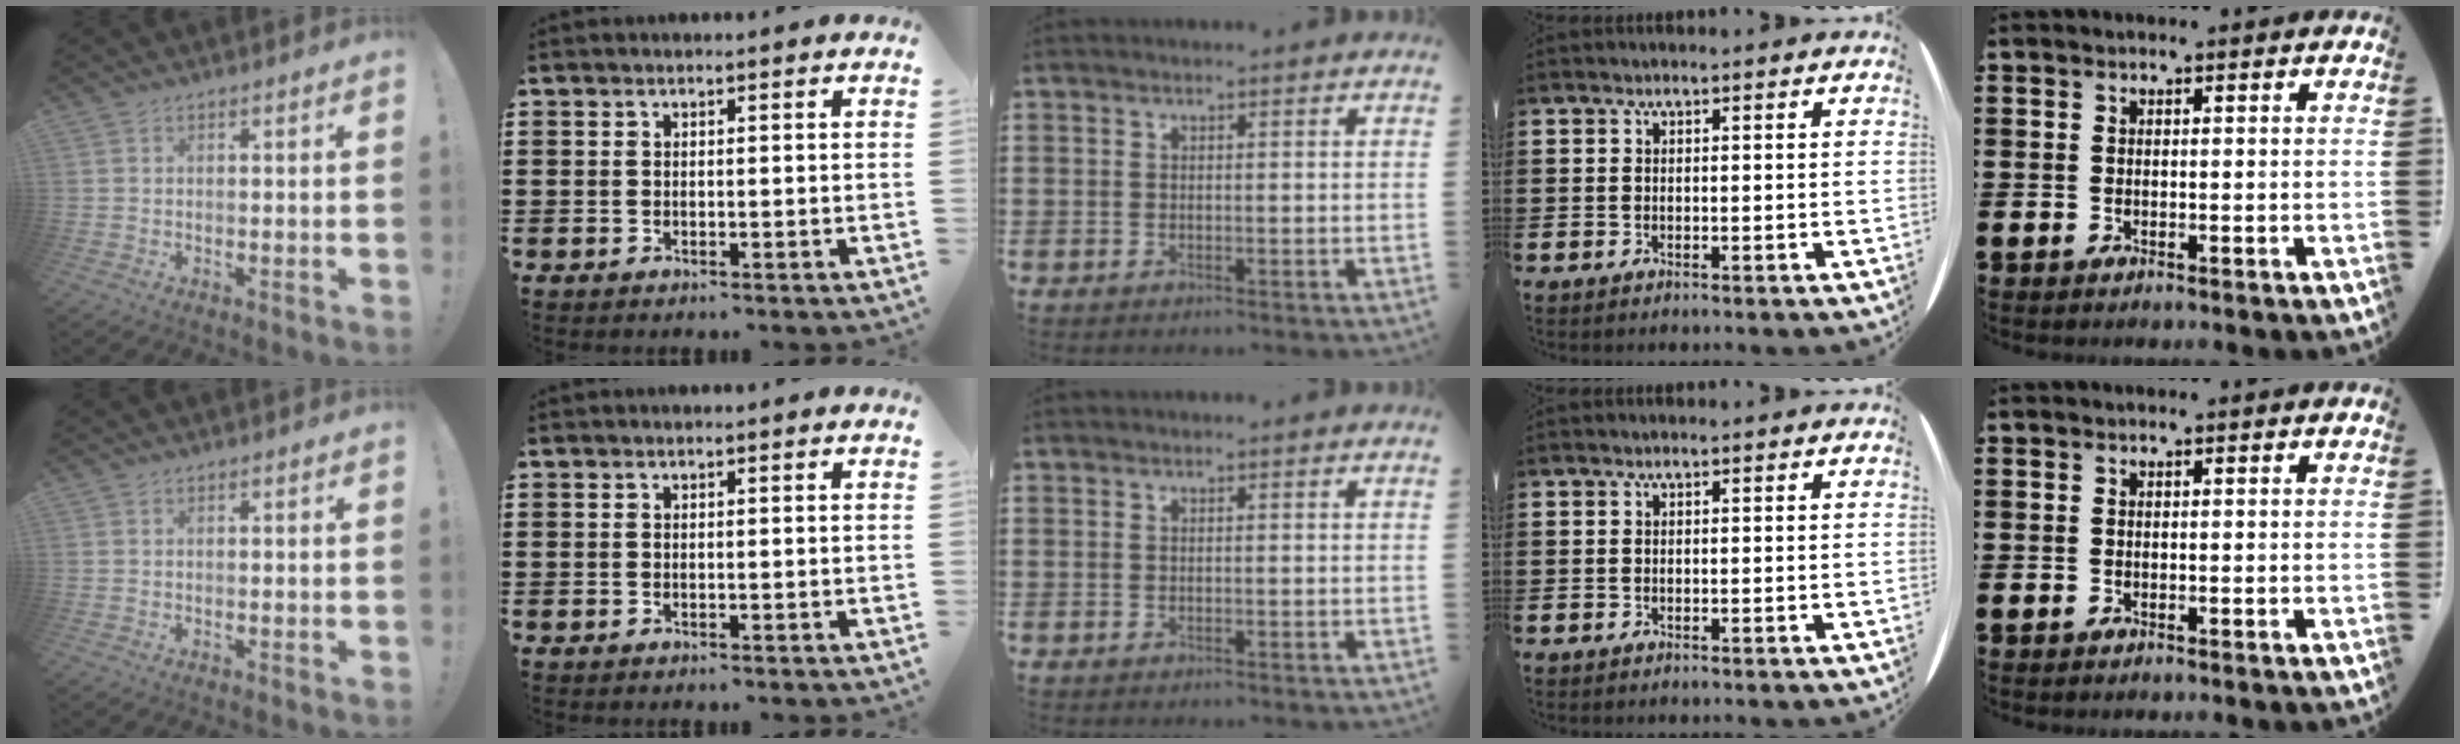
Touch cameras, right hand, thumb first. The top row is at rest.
{}